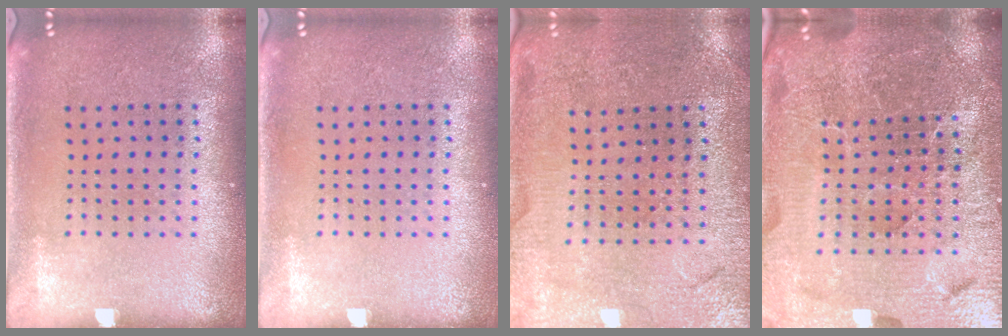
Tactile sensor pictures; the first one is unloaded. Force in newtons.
{"total": 0.0}
{"total": 0.7, "press": 0.7, "slide": 0.1}
{"total": 6.3, "press": 5.6, "slide": 2.9}